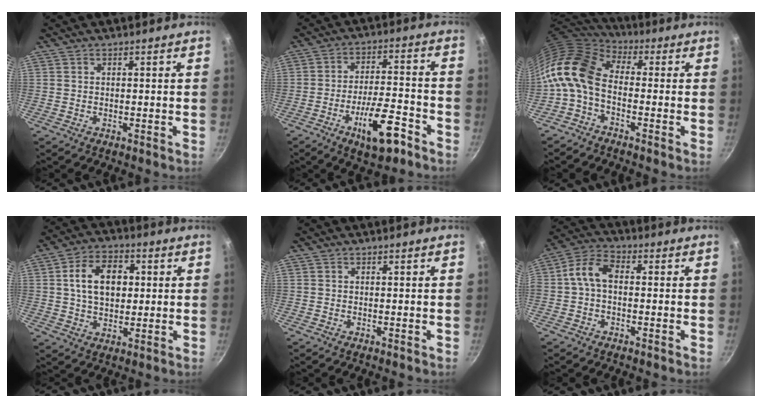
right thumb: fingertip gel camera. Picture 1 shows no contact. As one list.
[{"total": 12.1, "force": [-6.4, 4.1, 9.4], "torque": [-0.142, 0.039, -0.099]}, {"total": 12.8, "force": [-2.0, 8.0, 9.8], "torque": [-0.190, 0.034, -0.061]}, {"total": 11.1, "force": [1.8, 7.6, 7.9], "torque": [-0.111, 0.010, 0.026]}, {"total": 0.0}, {"total": 6.6, "force": [-0.2, 4.2, 5.1], "torque": [-0.099, 0.029, -0.019]}]